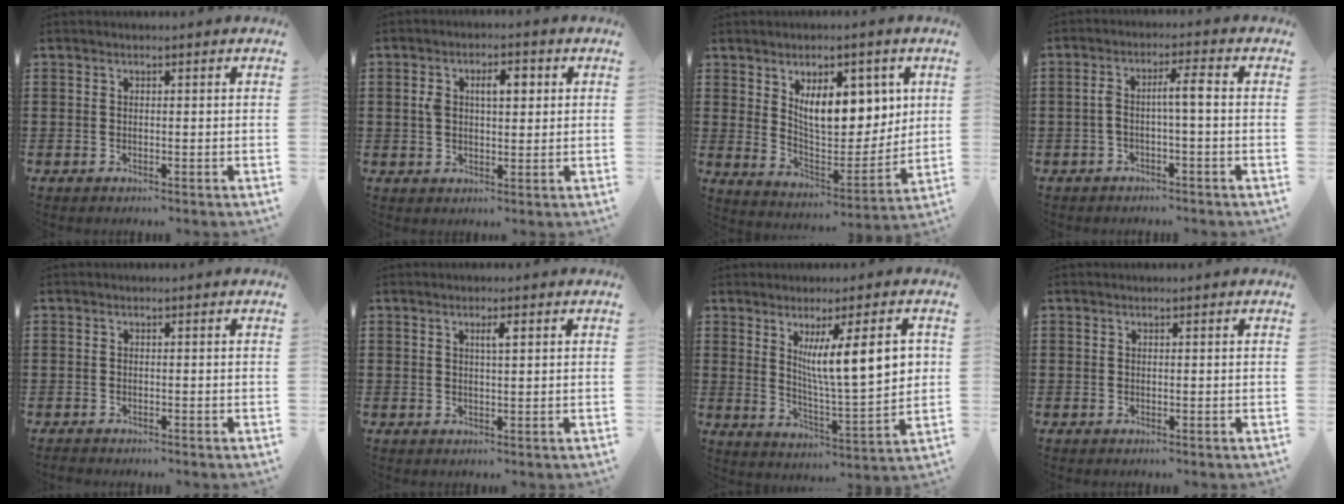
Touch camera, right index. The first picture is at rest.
{"total": 4.5, "force": [1.0, 2.3, 3.7], "torque": [-0.061, 0.007, 0.011]}
{"total": 10.9, "force": [4.4, 5.5, 8.3], "torque": [-0.128, -0.014, 0.074]}
{"total": 4.0, "force": [-0.5, 0.4, 3.9], "torque": [-0.074, 0.007, -0.014]}
{"total": 0.8, "force": [-0.8, 0.1, 0.0], "torque": [-0.001, 0.001, -0.017]}
{"total": 1.9, "force": [0.7, 0.3, 1.7], "torque": [-0.033, 0.005, 0.009]}
{"total": 11.1, "force": [3.8, 1.8, 10.3], "torque": [-0.182, -0.008, 0.059]}
{"total": 0.0}